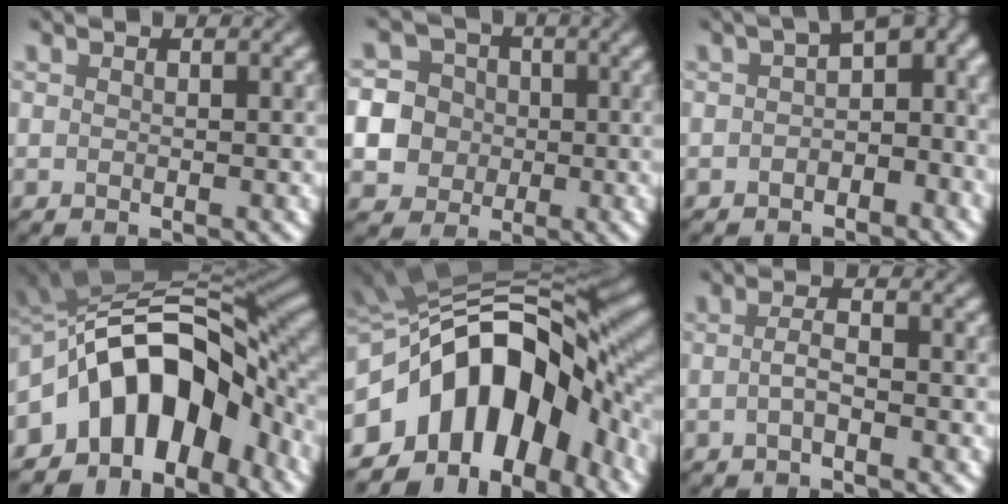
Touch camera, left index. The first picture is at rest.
{"total": 10.2, "force": [-1.3, 9.8, 2.5], "torque": [-0.079, -0.003, -0.035]}
{"total": 7.2, "force": [-1.0, 4.2, 5.8], "torque": [-0.054, 0.015, -0.026]}
{"total": 12.1, "force": [-4.7, 7.1, 8.5], "torque": [-0.116, 0.020, -0.092]}
{"total": 14.9, "force": [-3.9, 9.0, 11.2], "torque": [-0.156, 0.021, -0.083]}
{"total": 1.5, "force": [-0.4, 0.3, 1.4], "torque": [-0.030, 0.004, -0.012]}